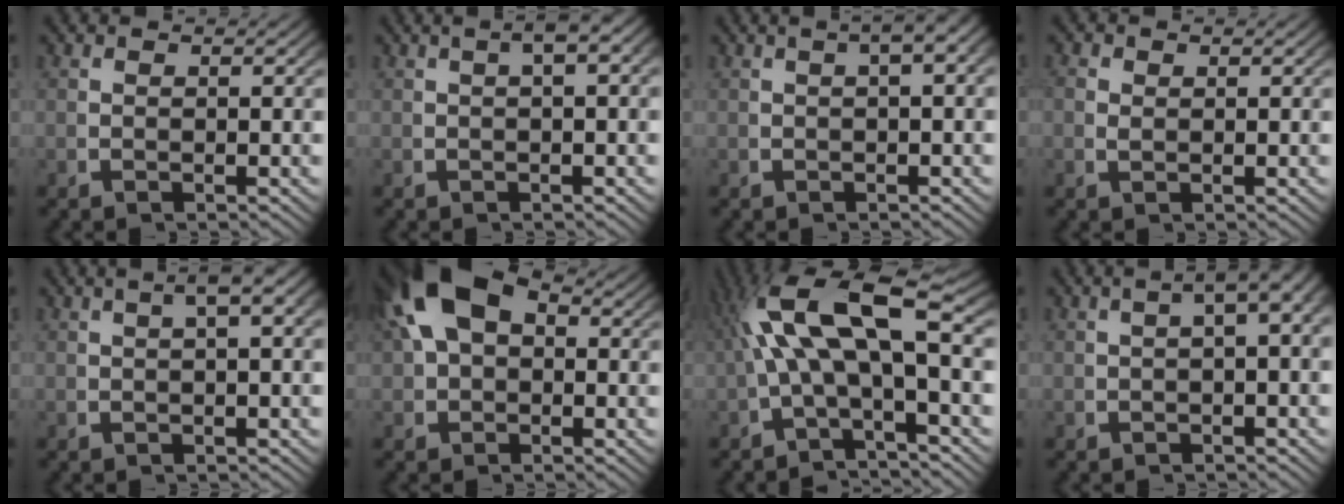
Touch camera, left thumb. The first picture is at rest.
{"total": 3.3, "force": [1.0, 1.0, 2.9], "torque": [-0.039, 0.019, 0.011]}
{"total": 4.0, "force": [1.2, 1.4, 3.5], "torque": [-0.042, 0.025, 0.010]}
{"total": 1.0, "force": [0.4, 0.8, 0.4], "torque": [-0.013, -0.011, 0.014]}
{"total": 4.2, "force": [1.5, 1.3, 3.8], "torque": [-0.050, 0.024, 0.017]}
{"total": 6.8, "force": [1.4, 4.7, 4.7], "torque": [-0.106, -0.003, 0.026]}
{"total": 9.8, "force": [0.4, 4.5, 8.7], "torque": [-0.174, -0.004, 0.017]}
{"total": 4.1, "force": [0.8, 1.7, 3.7], "torque": [-0.049, 0.023, 0.001]}